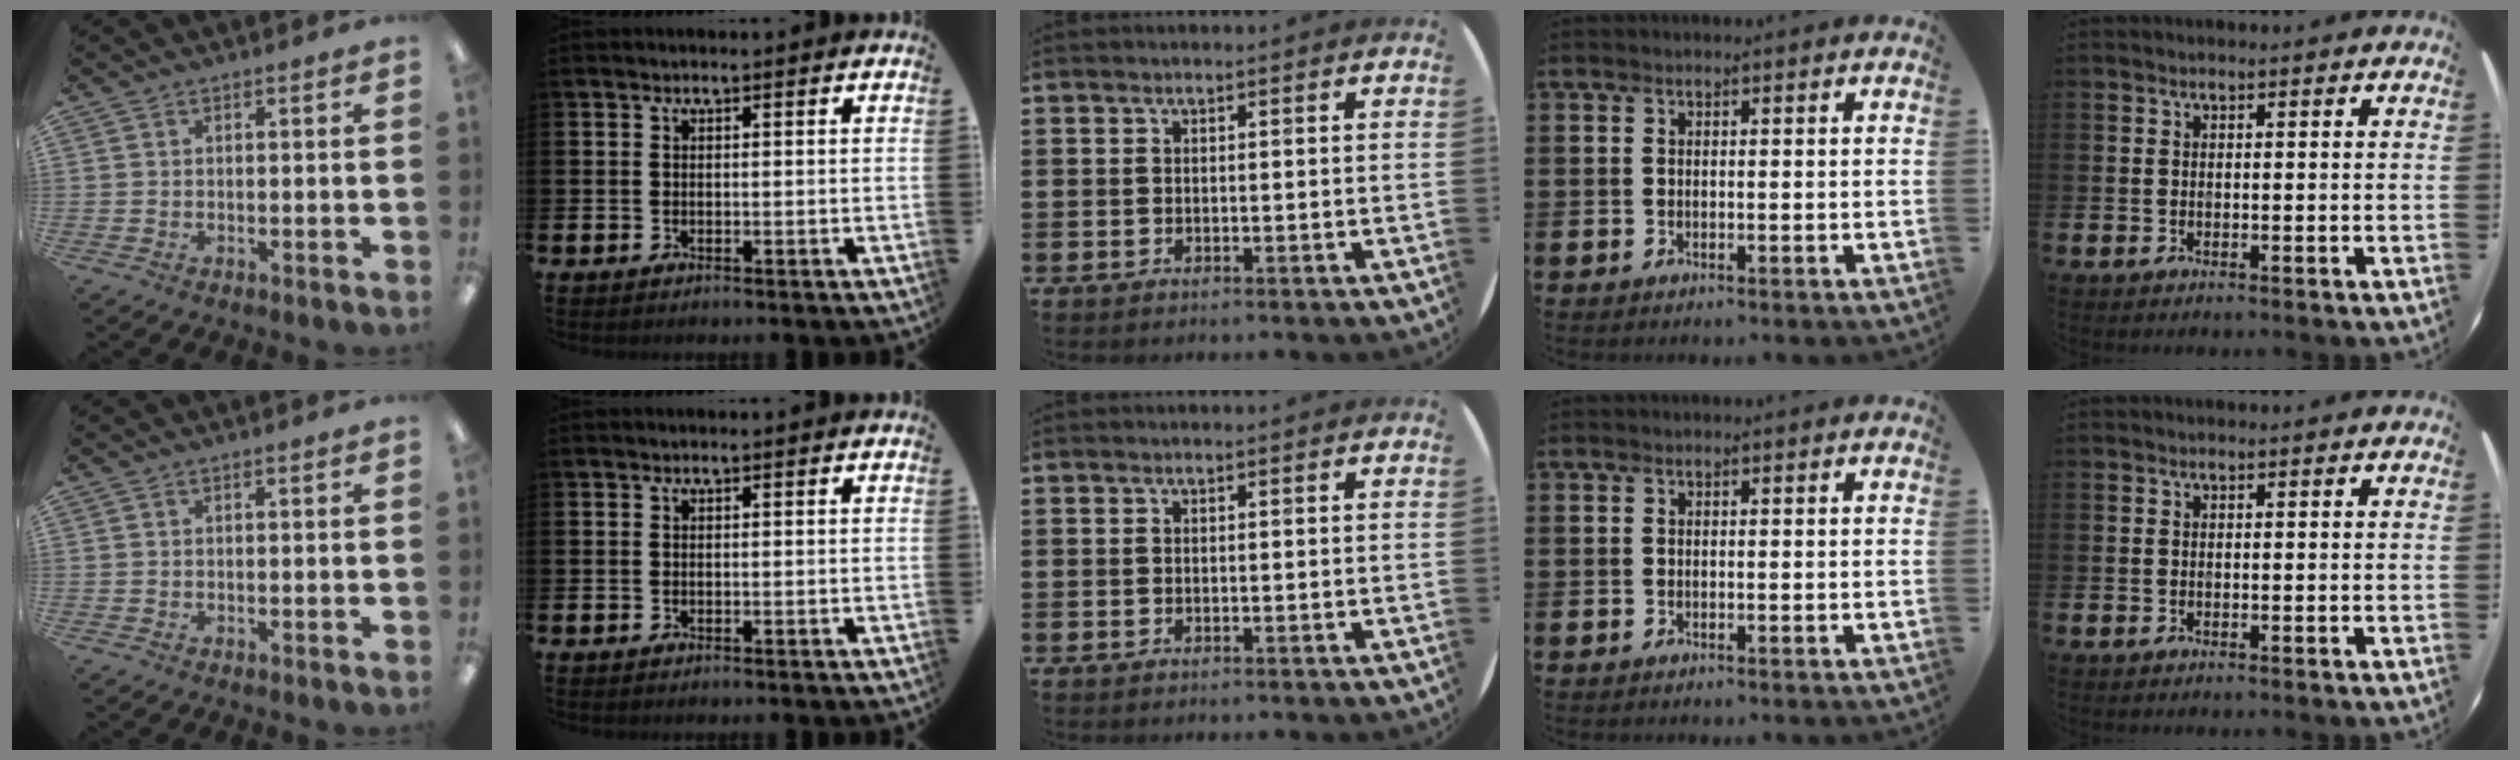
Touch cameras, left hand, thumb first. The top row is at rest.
{}